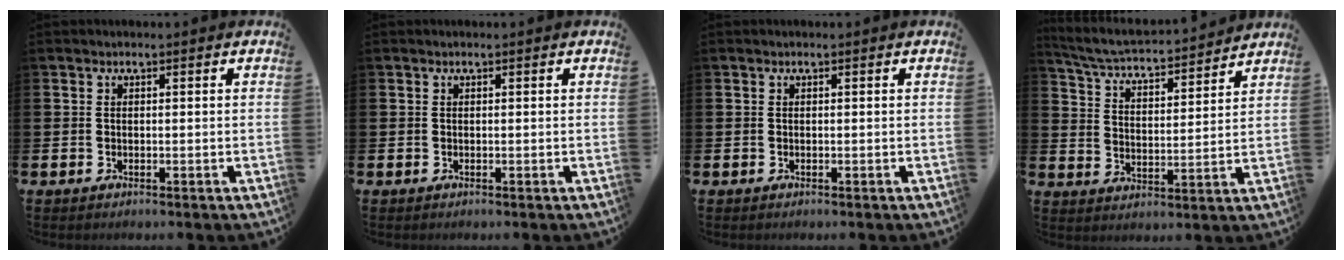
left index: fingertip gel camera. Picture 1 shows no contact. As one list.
[{"total": 0.0}, {"total": 0.0}, {"total": 5.2, "force": [5.0, 0.6, 1.3], "torque": [-0.050, -0.042, 0.081]}]